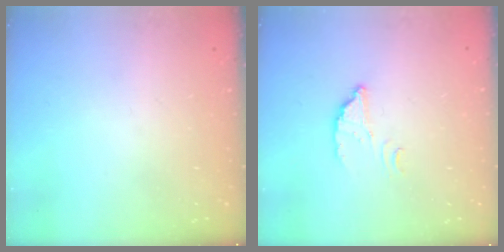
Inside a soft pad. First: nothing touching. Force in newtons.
{"total": 2.6, "press": 2.6, "slide": 0.1}